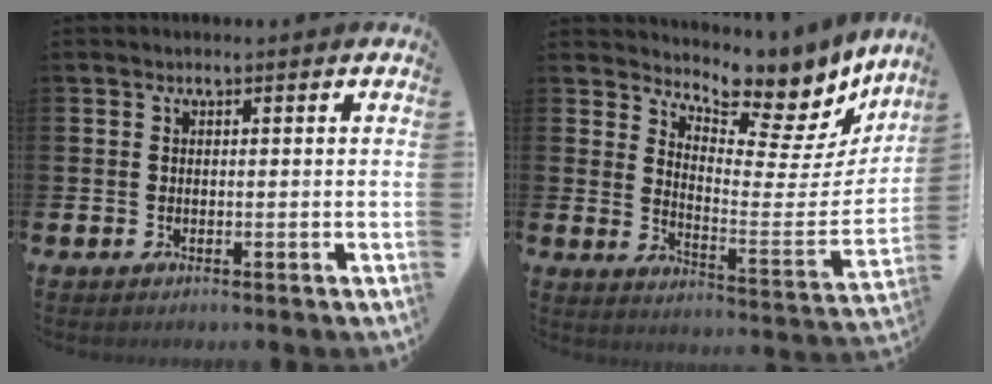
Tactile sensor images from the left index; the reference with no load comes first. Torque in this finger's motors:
{"motor_torque": [0.09, 0.09, 0.19, 0.00]}